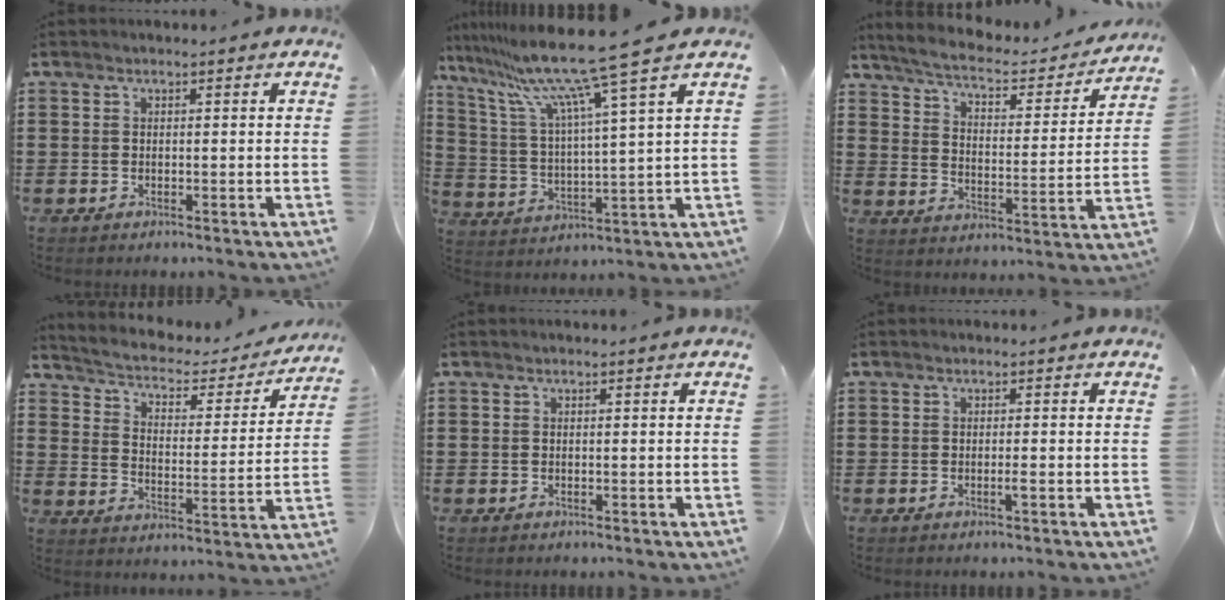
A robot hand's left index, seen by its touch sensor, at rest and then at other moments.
{"total": 11.8, "force": [8.9, -1.0, 7.6], "torque": [-0.182, -0.047, 0.140]}
{"total": 4.7, "force": [4.2, 0.7, 1.9], "torque": [-0.060, -0.028, 0.065]}
{"total": 2.5, "force": [2.1, 1.0, 1.1], "torque": [-0.037, -0.022, 0.023]}
{"total": 0.0}
{"total": 0.9, "force": [-0.2, -0.1, 0.8], "torque": [-0.015, -0.004, -0.003]}